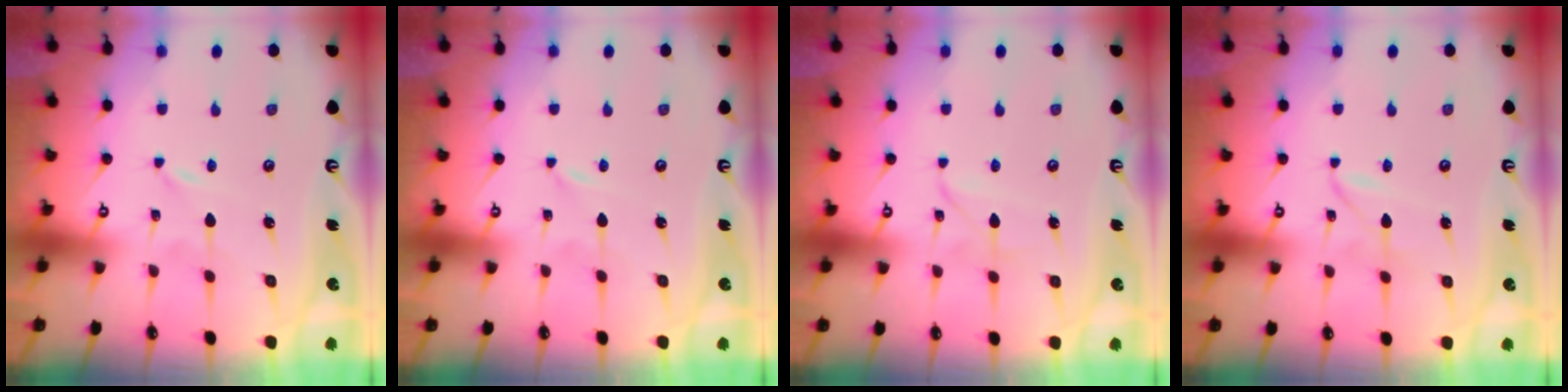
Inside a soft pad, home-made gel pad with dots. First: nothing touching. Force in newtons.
{"total": 0.0}
{"total": 2.1, "press": 2.1, "slide": 0.3}
{"total": 1.9, "press": 1.9, "slide": 0.2}